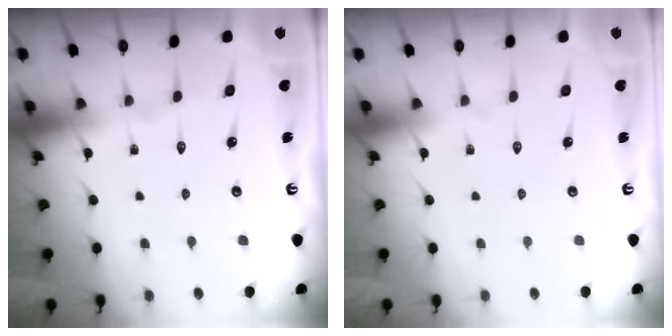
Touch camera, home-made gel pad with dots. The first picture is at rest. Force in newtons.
{"total": 0.0}